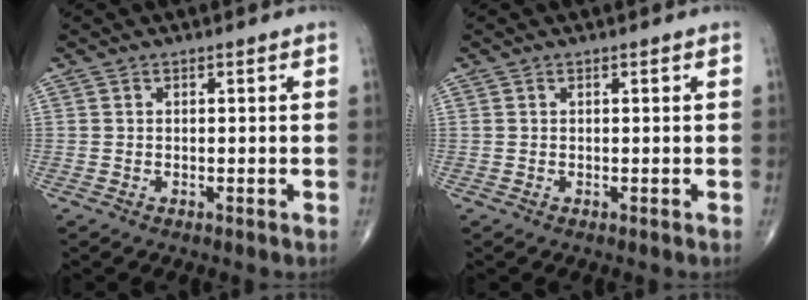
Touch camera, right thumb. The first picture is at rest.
{"total": 0.0}